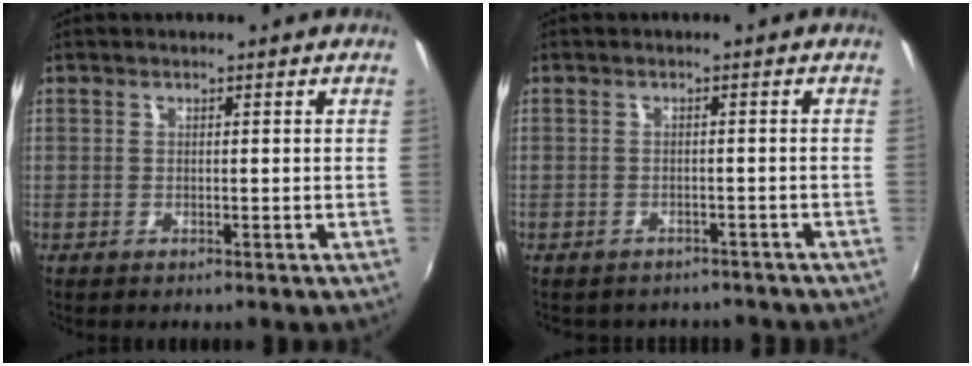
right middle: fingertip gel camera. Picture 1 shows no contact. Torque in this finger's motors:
{"motor_torque": [0.62, -1.52, 0.39, 0.08]}